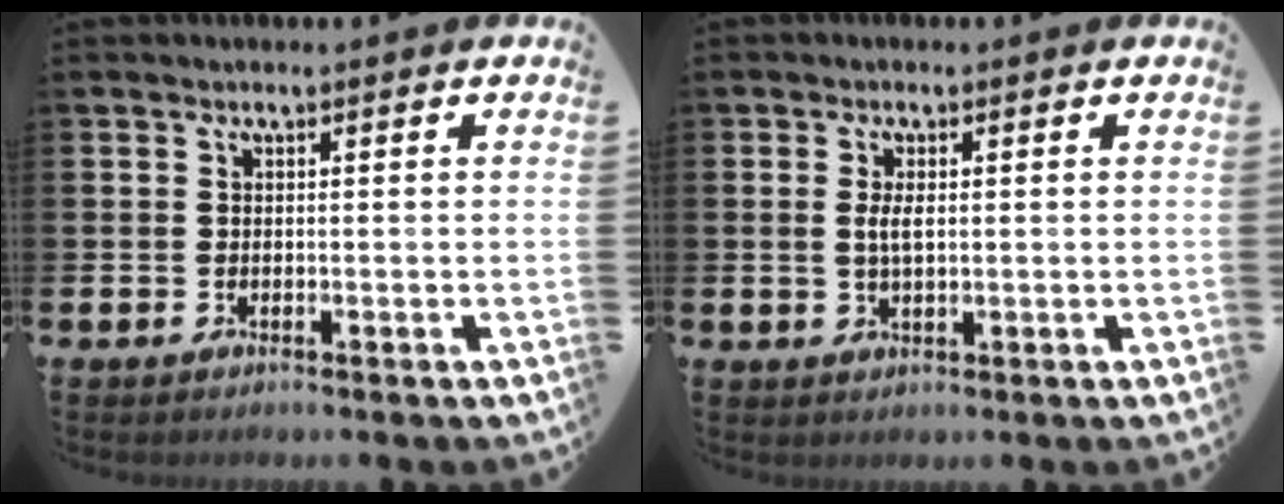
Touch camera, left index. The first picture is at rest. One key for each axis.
{"total": 2.6, "fx": 0.4, "fy": 1.0, "fz": 2.3, "tx": -0.046, "ty": 0.005, "tz": 0.005}